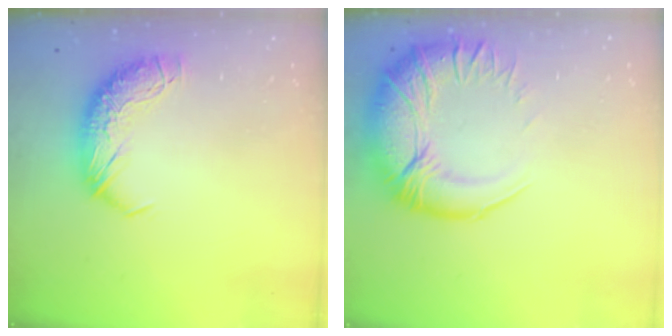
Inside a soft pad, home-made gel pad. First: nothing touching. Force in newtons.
{"total": 8.0, "press": 6.7, "slide": 4.5}